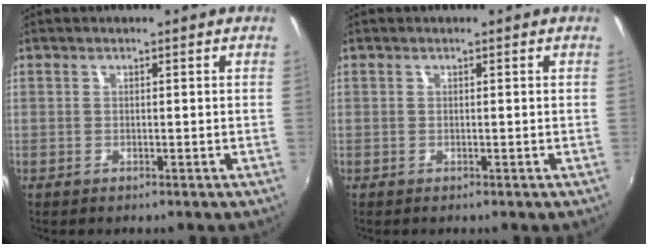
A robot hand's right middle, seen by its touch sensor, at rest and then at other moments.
{"total": 0.0}